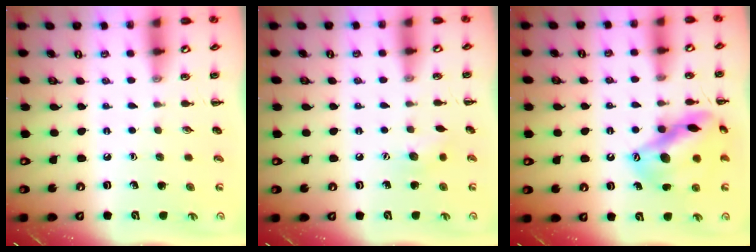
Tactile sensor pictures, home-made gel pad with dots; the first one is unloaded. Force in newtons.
{"total": 6.7, "press": 6.5, "slide": 1.6}
{"total": 17.2, "press": 17.2, "slide": 1.4}